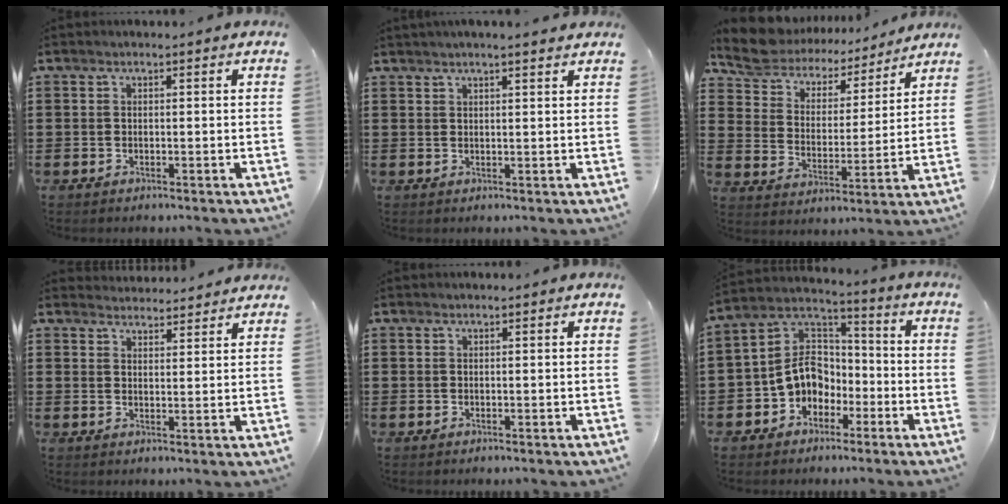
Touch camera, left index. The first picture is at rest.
{"total": 2.0, "force": [1.8, -0.1, 0.9], "torque": [-0.021, 0.002, 0.034]}
{"total": 7.2, "force": [6.9, 1.7, 0.8], "torque": [-0.056, -0.045, 0.120]}
{"total": 3.3, "force": [3.2, 0.3, -0.2], "torque": [0.002, -0.016, 0.060]}
{"total": 0.0}
{"total": 8.0, "force": [-2.4, 6.8, 3.4], "torque": [-0.109, 0.001, -0.055]}